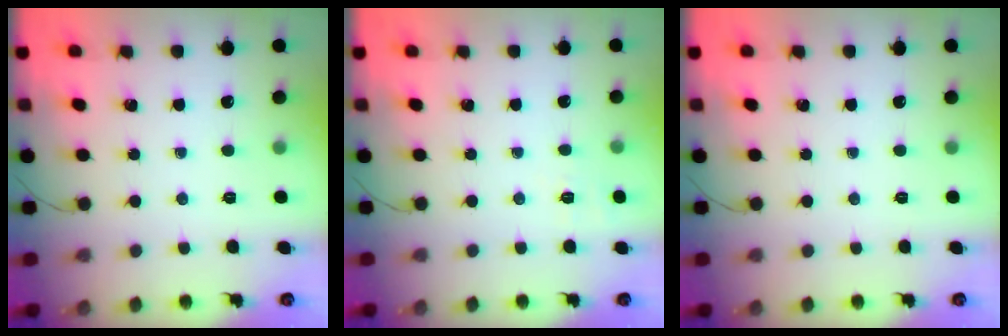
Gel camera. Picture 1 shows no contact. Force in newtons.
{"total": 3.0, "press": 2.4, "slide": 1.8}
{"total": 0.0}